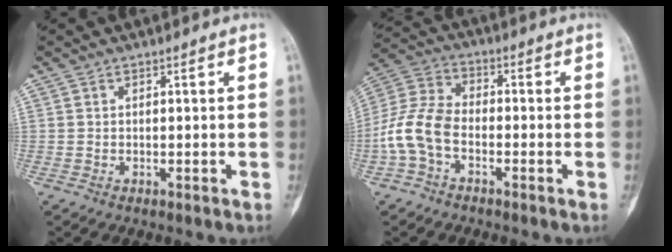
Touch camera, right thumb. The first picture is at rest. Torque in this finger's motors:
{"motor_torque": [0.11, 0.09, 0.45, -0.42, 0.05]}